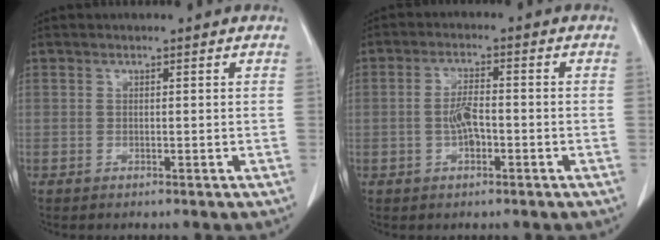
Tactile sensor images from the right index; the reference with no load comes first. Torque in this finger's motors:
{"motor_torque": [0.19, 0.06, 0.10, 0.07]}